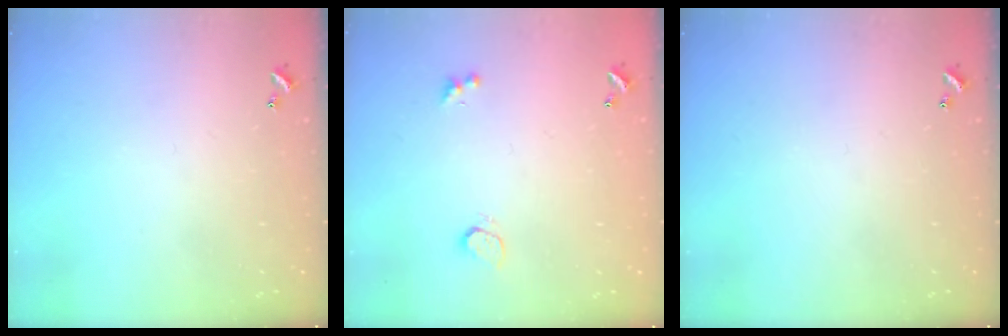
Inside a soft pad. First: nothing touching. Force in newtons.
{"total": 2.2, "press": 1.9, "slide": 1.1}
{"total": 0.0}